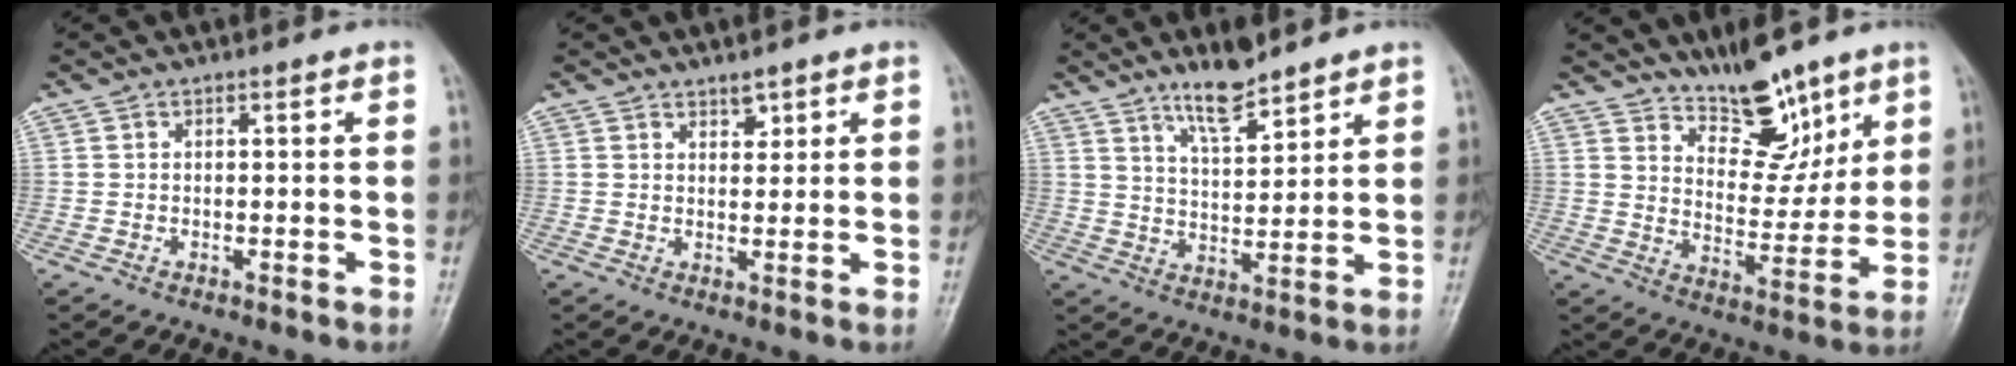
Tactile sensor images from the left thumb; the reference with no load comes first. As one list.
[{"total": 2.2, "force": [1.7, 1.1, 1.0], "torque": [-0.003, -0.012, 0.027]}, {"total": 7.6, "force": [6.1, 1.9, 4.3], "torque": [-0.062, -0.047, 0.109]}, {"total": 11.8, "force": [8.6, 5.2, 6.2], "torque": [-0.057, -0.067, 0.149]}]